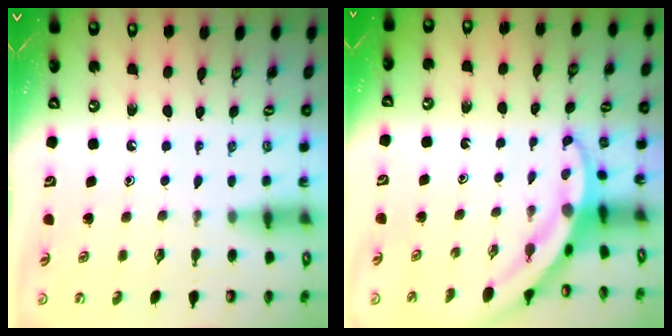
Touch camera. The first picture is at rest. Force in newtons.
{"total": 3.3, "press": 3.3, "slide": 0.3}